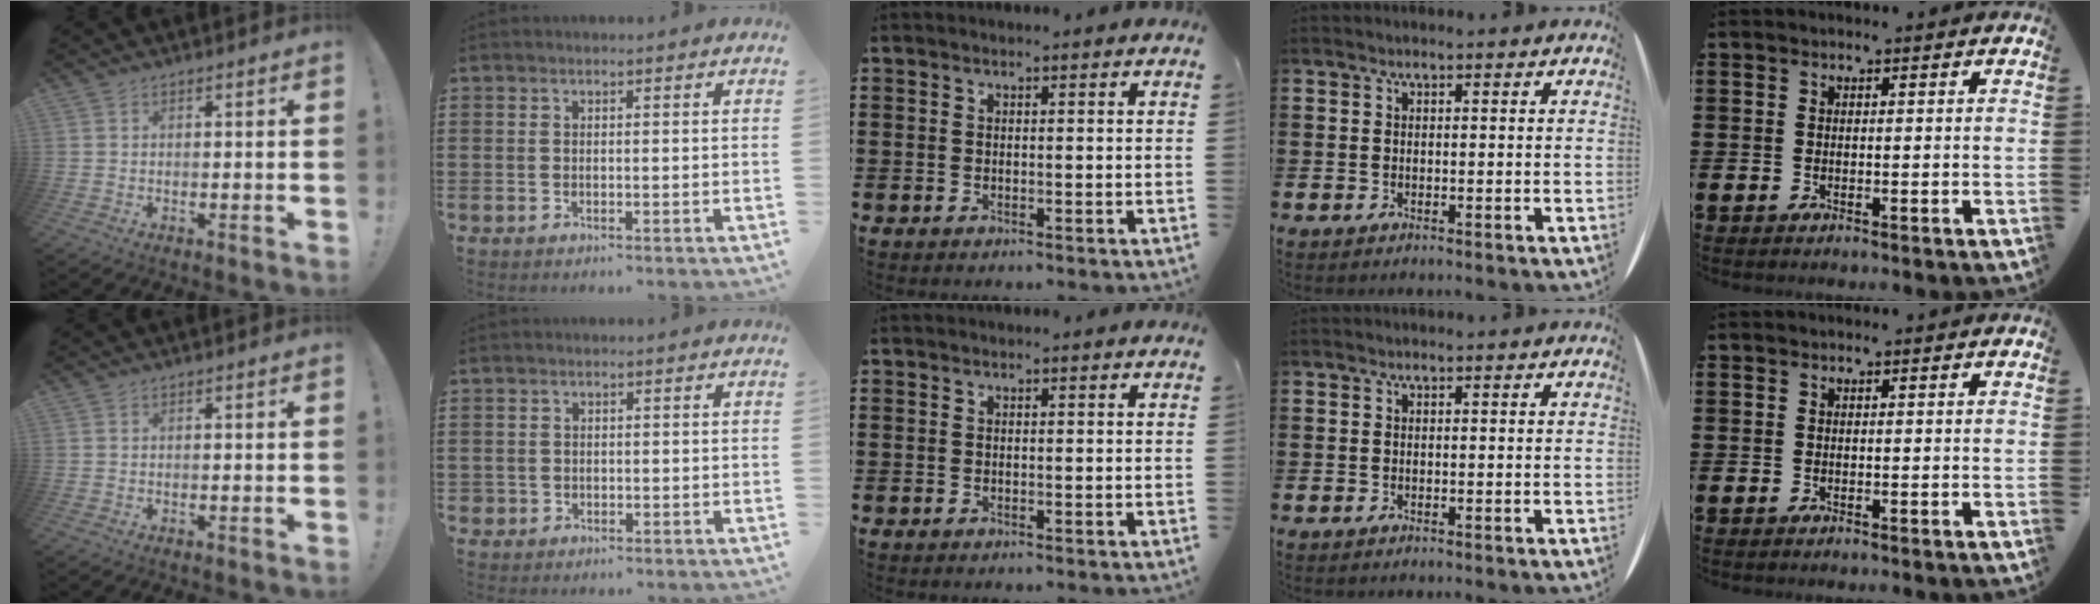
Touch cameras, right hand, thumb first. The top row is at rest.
{"index": {"total": 1.0, "force": [-0.4, 1.0, 0.1], "torque": [-0.004, 0.004, -0.010]}}